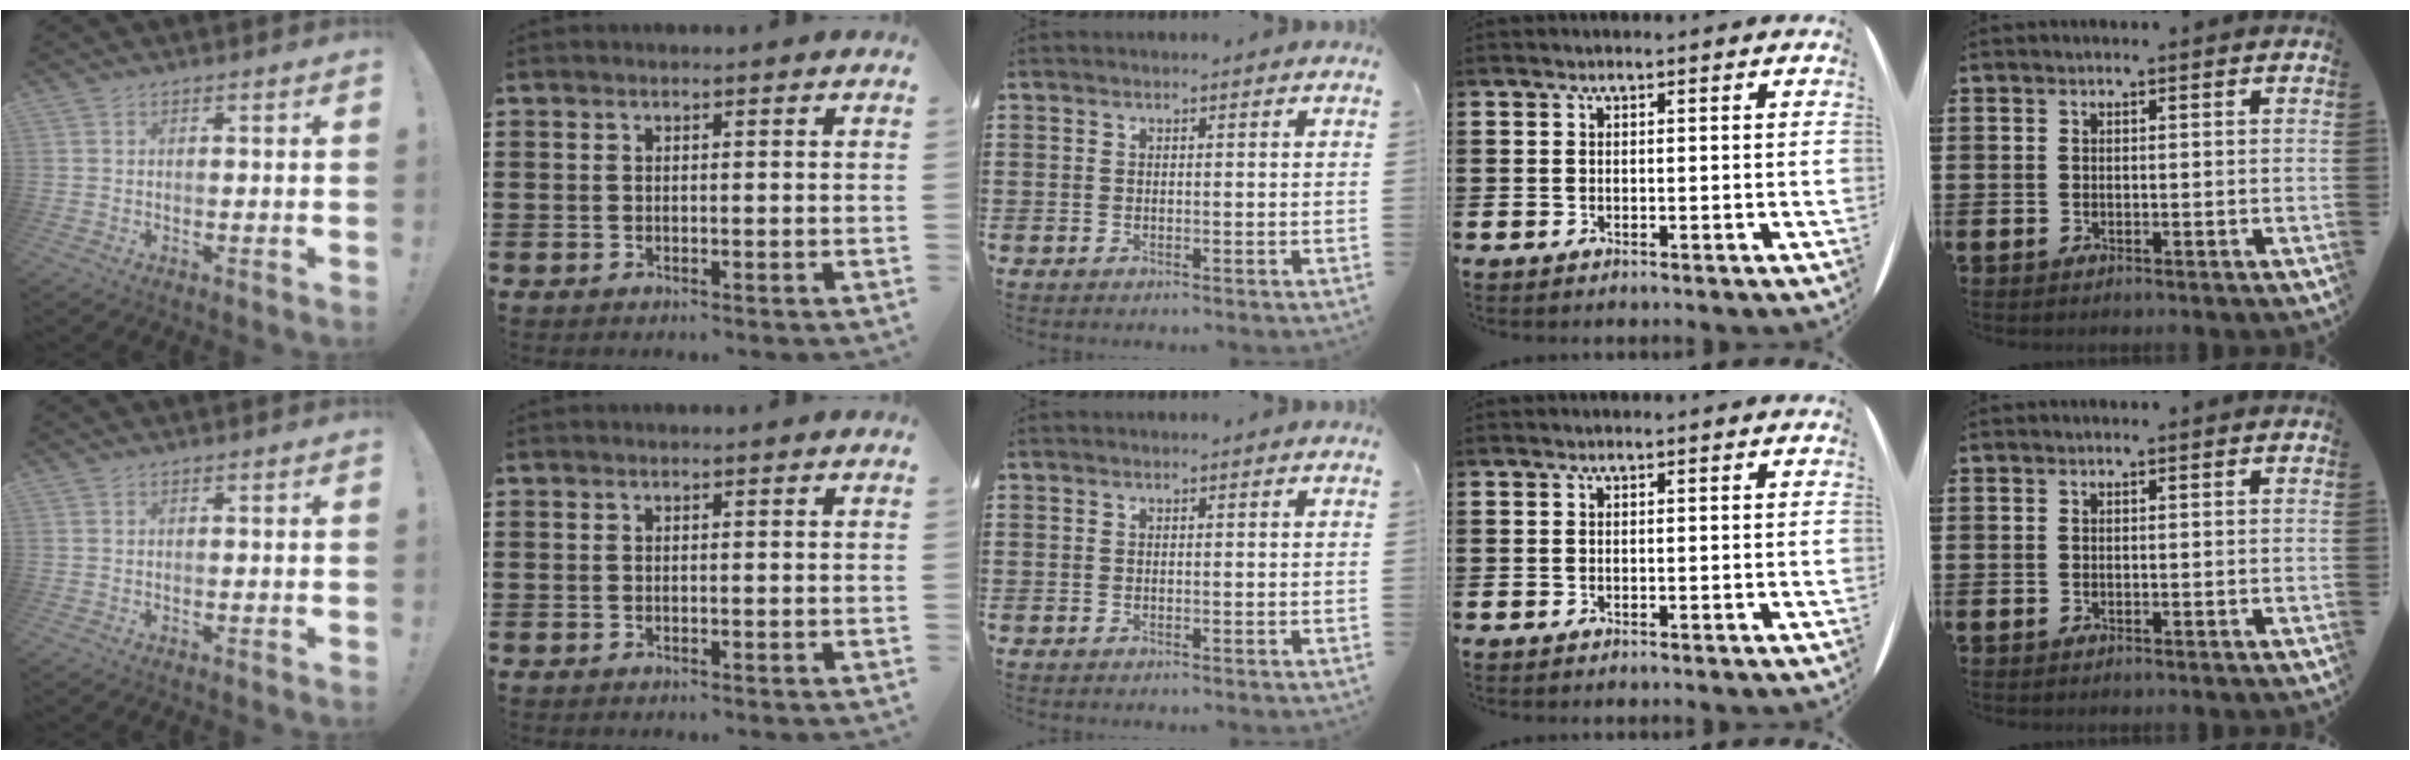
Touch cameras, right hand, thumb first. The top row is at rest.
{}